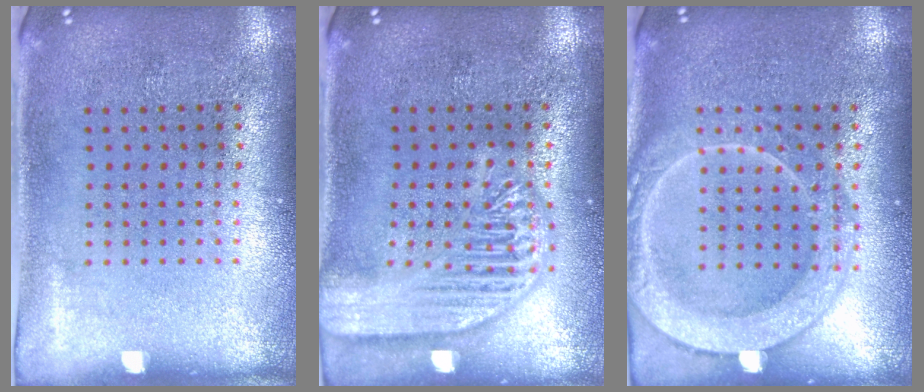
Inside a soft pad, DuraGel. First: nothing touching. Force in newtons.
{"total": 3.5, "press": 3.5, "slide": 0.3}
{"total": 3.7, "press": 3.7, "slide": 0.5}